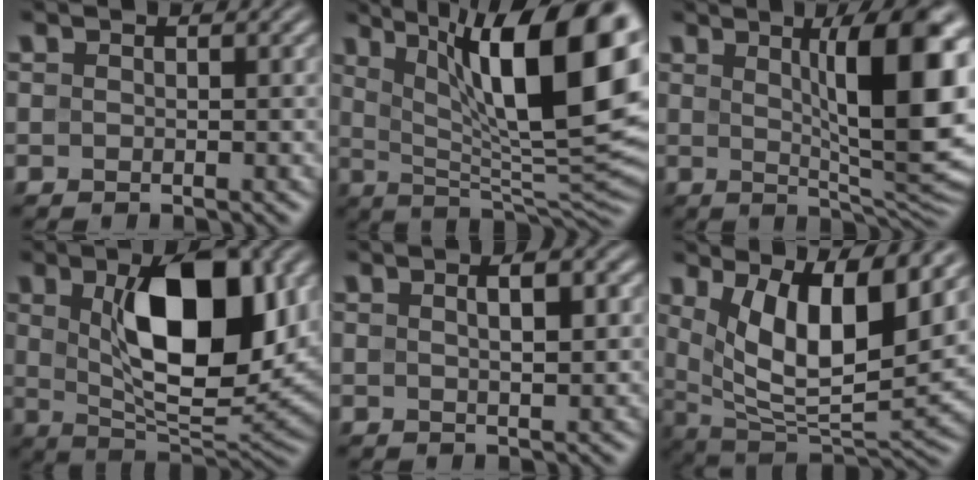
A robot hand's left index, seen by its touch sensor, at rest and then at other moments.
{"total": 16.6, "force": [6.1, 5.4, 14.4], "torque": [-0.209, 0.004, 0.107]}
{"total": 12.3, "force": [2.8, 3.4, 11.5], "torque": [-0.132, -0.001, 0.044]}
{"total": 10.9, "force": [2.4, 5.1, 9.4], "torque": [-0.149, -0.004, 0.044]}
{"total": 2.5, "force": [0.7, 0.7, 2.4], "torque": [-0.032, 0.003, 0.011]}
{"total": 10.0, "force": [3.7, 3.5, 8.6], "torque": [-0.156, -0.017, 0.071]}